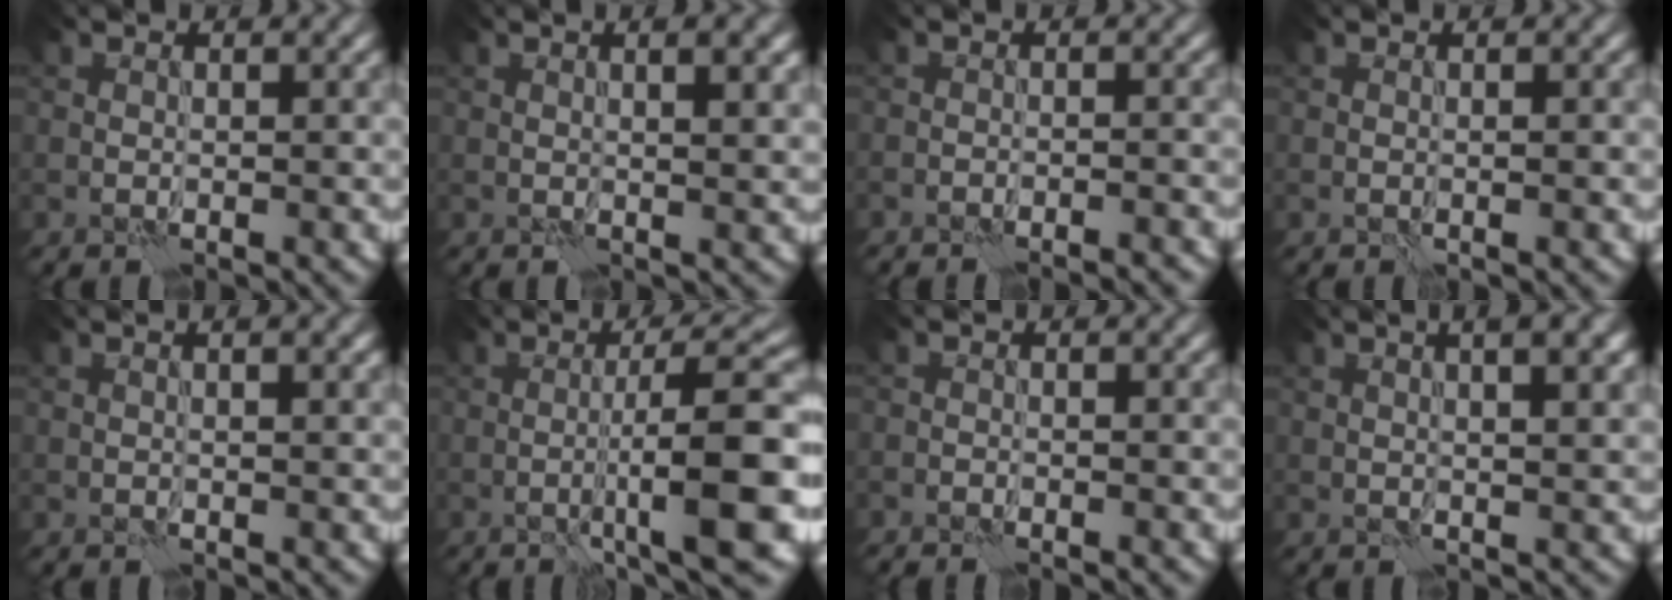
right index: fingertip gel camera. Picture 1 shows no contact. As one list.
[{"total": 4.0, "force": [1.5, 1.3, 3.4], "torque": [-0.027, 0.012, 0.007]}, {"total": 2.9, "force": [-2.9, 0.4, 0.5], "torque": [0.004, 0.014, -0.037]}, {"total": 0.7, "force": [-0.1, 0.1, 0.6], "torque": [-0.008, -0.002, -0.003]}, {"total": 2.1, "force": [1.2, 0.5, 1.7], "torque": [-0.017, -0.007, 0.010]}, {"total": 8.7, "force": [-1.6, 1.3, 8.5], "torque": [-0.108, 0.017, -0.031]}, {"total": 1.4, "force": [-1.4, 0.1, 0.3], "torque": [-0.006, 0.007, -0.021]}, {"total": 6.7, "force": [3.2, 2.7, 5.3], "torque": [-0.030, 0.035, 0.017]}]